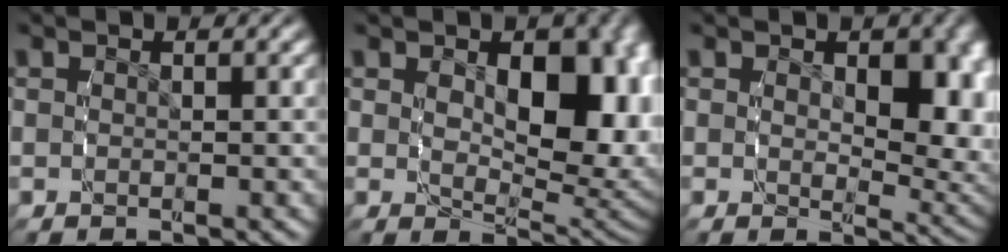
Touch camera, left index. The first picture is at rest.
{"total": 9.6, "force": [1.0, 5.5, 7.8], "torque": [-0.107, -0.029, 0.026]}
{"total": 5.6, "force": [0.9, 3.1, 4.6], "torque": [-0.063, -0.024, 0.021]}